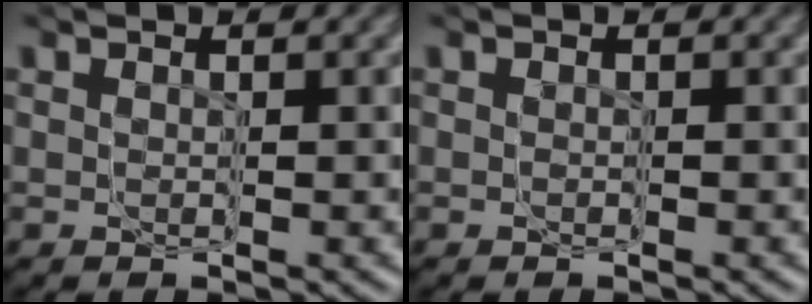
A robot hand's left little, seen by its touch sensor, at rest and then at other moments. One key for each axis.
{"total": 0.0}